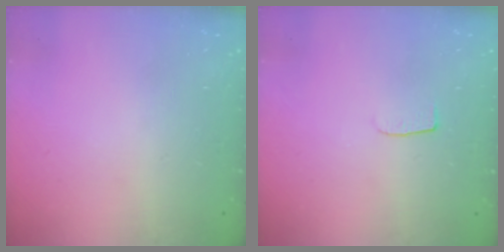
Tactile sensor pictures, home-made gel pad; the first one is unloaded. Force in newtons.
{"total": 4.0, "press": 4.0, "slide": 0.2}